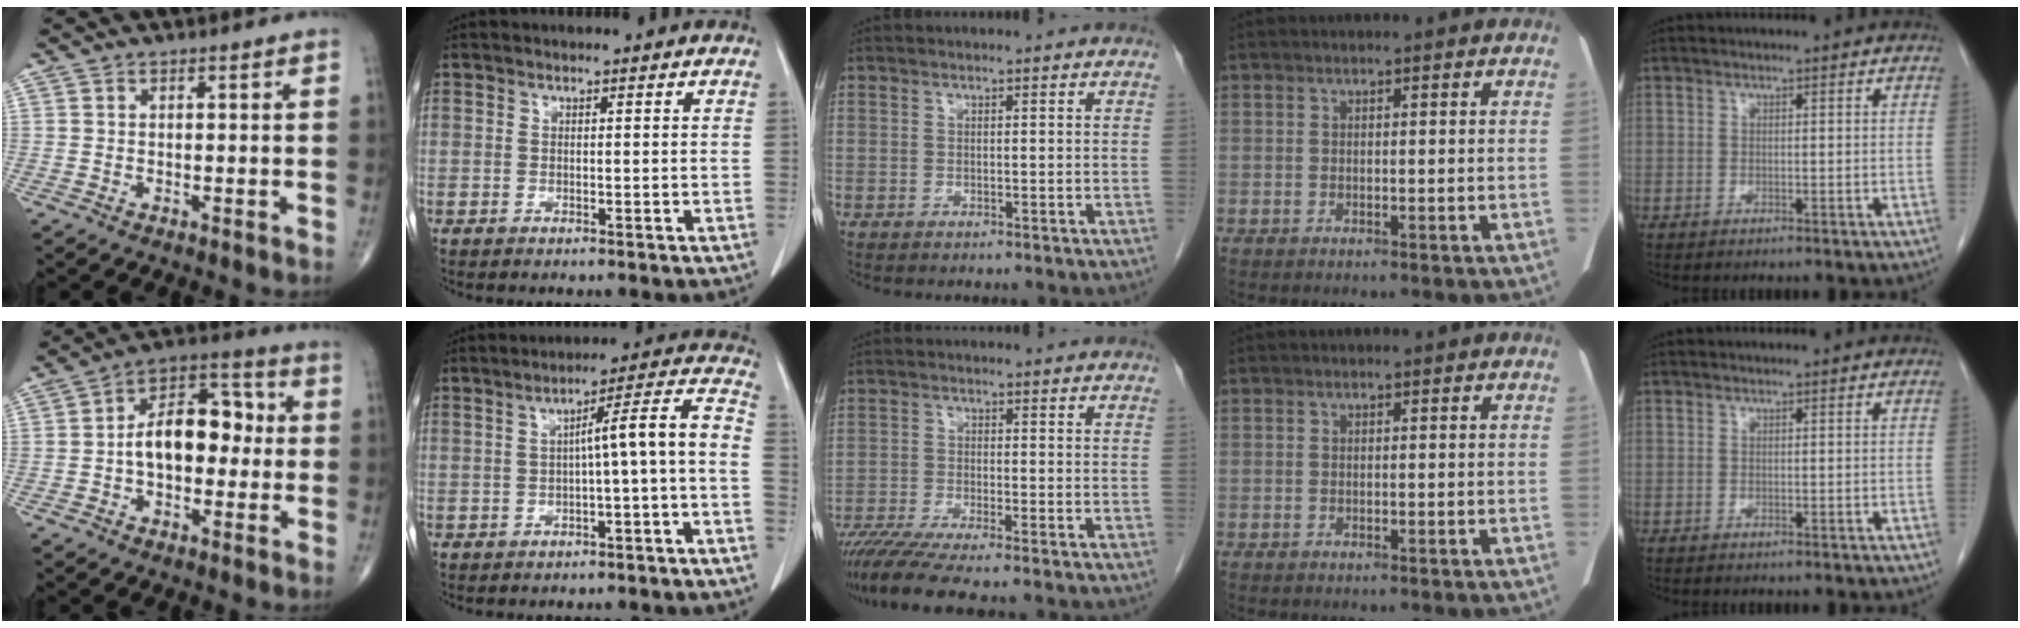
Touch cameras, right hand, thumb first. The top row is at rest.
{"thumb": {"total": 13.7, "force": [-0.3, 8.5, 10.8], "torque": [-0.144, 0.040, -0.015]}, "index": {"total": 8.5, "force": [-2.0, 0.1, 8.2], "torque": [-0.109, 0.031, -0.028]}, "middle": {"total": 8.4, "force": [-7.0, -0.4, 4.6], "torque": [-0.074, -0.023, -0.118]}}